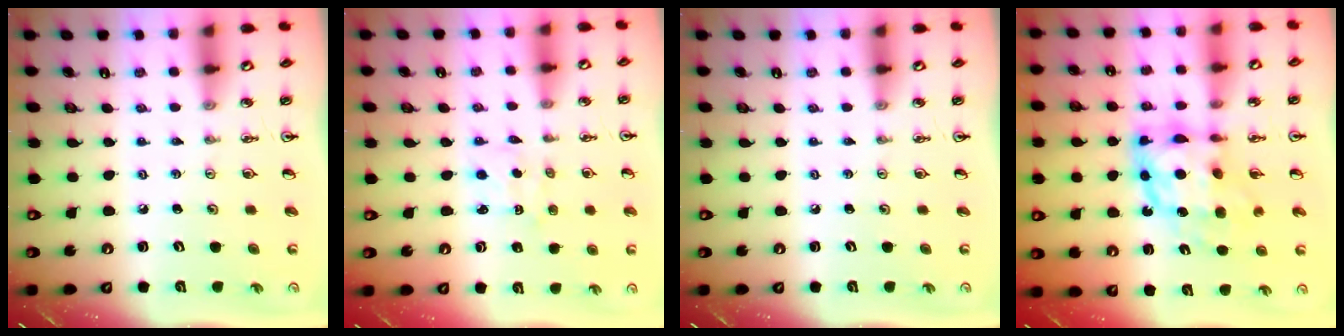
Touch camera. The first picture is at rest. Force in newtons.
{"total": 2.1, "press": 2.1, "slide": 0.3}
{"total": 0.0}
{"total": 11.5, "press": 11.4, "slide": 0.9}